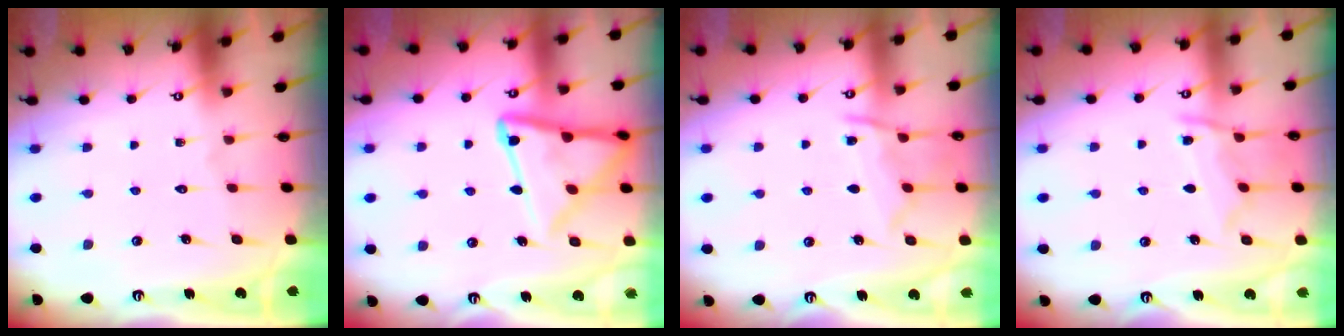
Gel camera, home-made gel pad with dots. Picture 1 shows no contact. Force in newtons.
{"total": 15.0, "press": 14.9, "slide": 1.1}
{"total": 9.7, "press": 9.6, "slide": 1.0}
{"total": 9.5, "press": 9.4, "slide": 0.9}